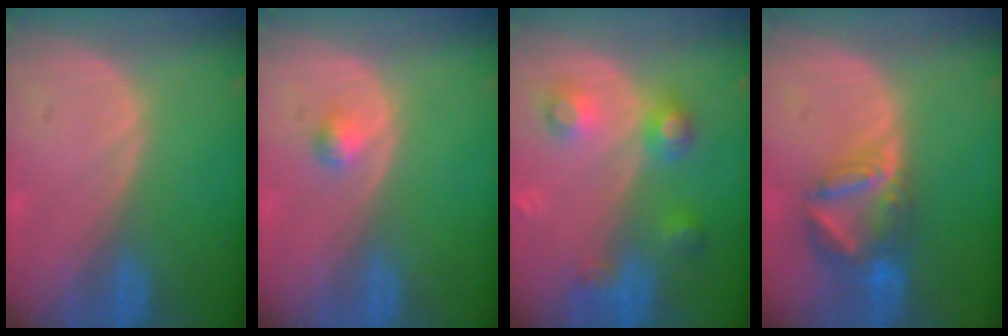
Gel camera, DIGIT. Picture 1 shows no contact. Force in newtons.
{"total": 1.5, "press": 1.5, "slide": 0.3}
{"total": 5.6, "press": 5.6, "slide": 0.3}
{"total": 7.1, "press": 6.4, "slide": 3.2}